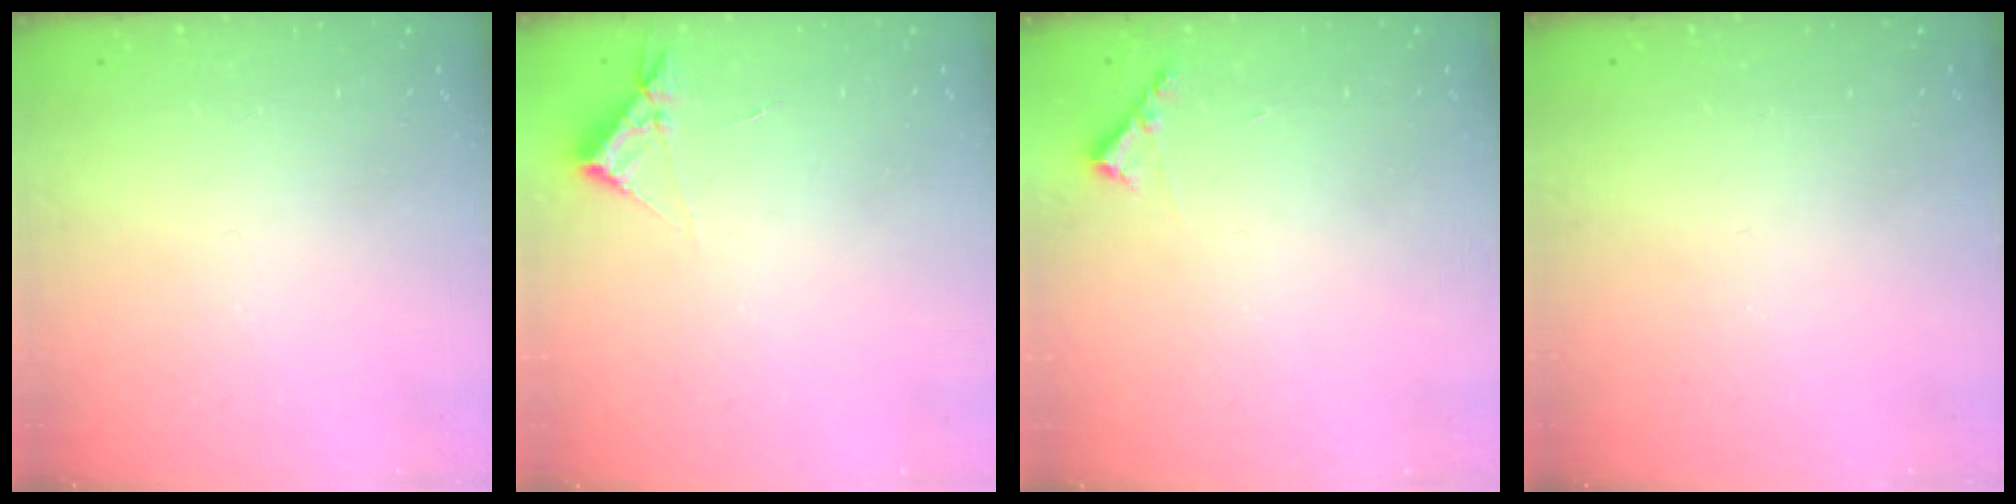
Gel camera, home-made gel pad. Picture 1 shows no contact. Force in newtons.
{"total": 3.1, "press": 3.1, "slide": 0.5}
{"total": 5.8, "press": 5.8, "slide": 0.5}
{"total": 0.0}